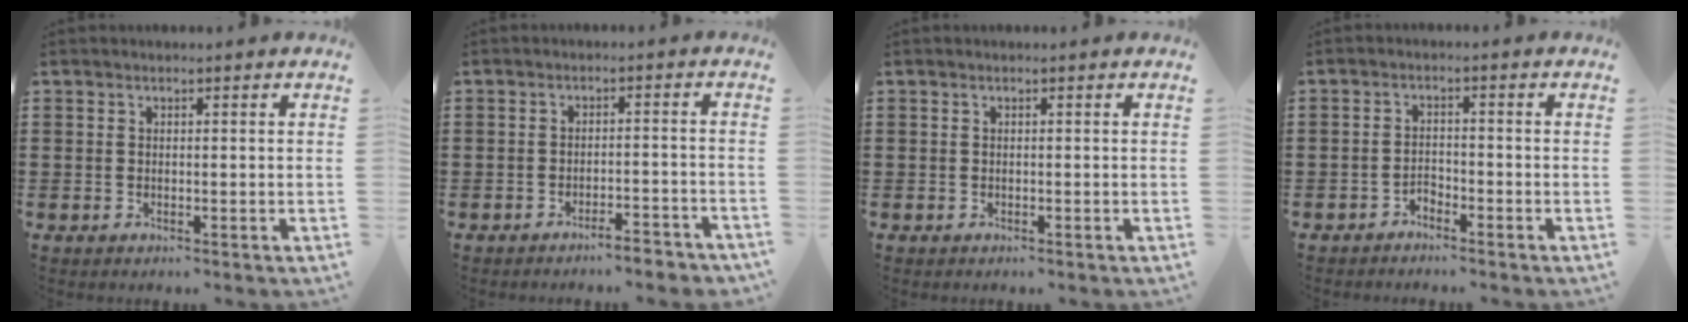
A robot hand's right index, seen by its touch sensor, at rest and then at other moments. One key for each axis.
{"total": 3.2, "fx": -3.0, "fy": -0.1, "fz": 1.1, "tx": -0.019, "ty": -0.001, "tz": -0.061}
{"total": 0.0}
{"total": 1.9, "fx": -1.8, "fy": 0.5, "fz": 0.0, "tx": -0.008, "ty": 0.004, "tz": -0.039}